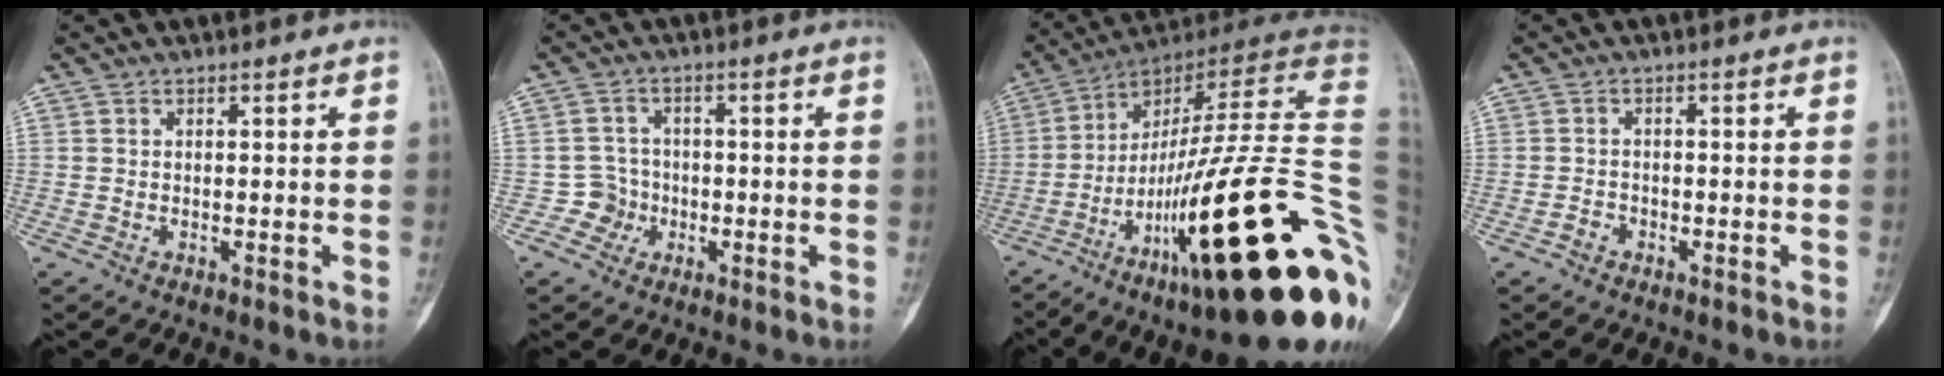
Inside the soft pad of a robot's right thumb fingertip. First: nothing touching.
{"total": 3.8, "force": [-1.4, 3.5, -0.1], "torque": [0.028, 0.015, -0.031]}
{"total": 35.1, "force": [-10.5, 6.5, 32.8], "torque": [-0.409, 0.048, -0.168]}
{"total": 1.6, "force": [-1.0, 1.1, 0.4], "torque": [-0.010, 0.008, -0.020]}